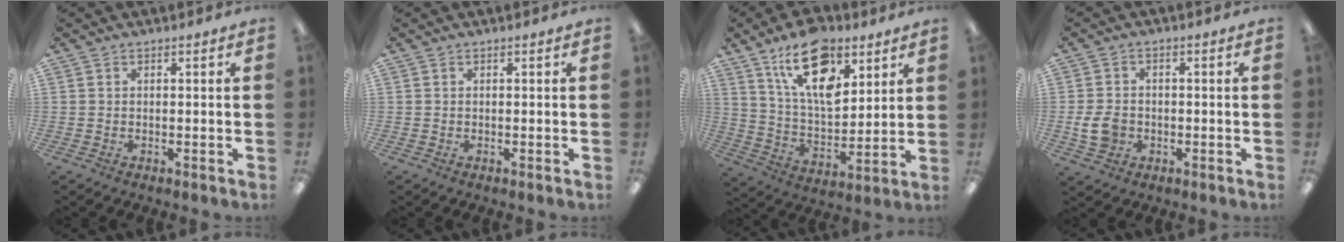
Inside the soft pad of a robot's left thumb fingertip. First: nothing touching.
{"total": 0.0}
{"total": 18.0, "force": [10.4, 9.3, 11.4], "torque": [-0.183, -0.037, 0.182]}
{"total": 6.3, "force": [-1.3, 5.0, 3.6], "torque": [-0.072, 0.004, -0.024]}